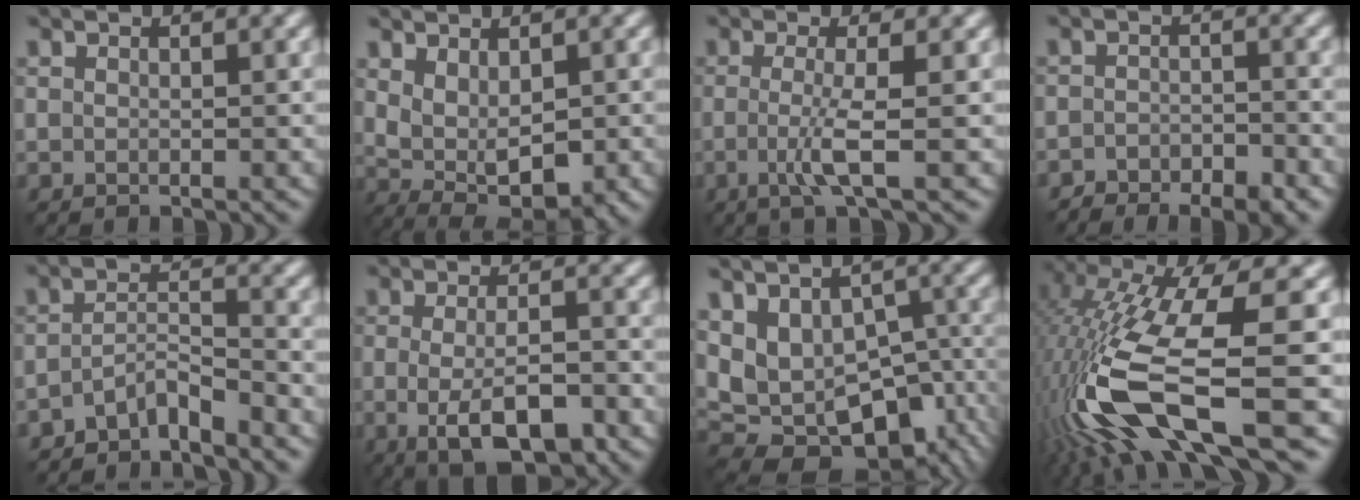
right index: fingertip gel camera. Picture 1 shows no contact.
{"total": 4.0, "force": [0.2, 2.3, 3.3], "torque": [-0.068, -0.005, 0.029]}
{"total": 3.0, "force": [-1.1, 0.3, 2.7], "torque": [-0.059, -0.006, -0.014]}
{"total": 5.5, "force": [-5.0, 1.5, 1.5], "torque": [-0.022, 0.000, -0.067]}
{"total": 3.5, "force": [-3.4, 0.0, 0.7], "torque": [-0.020, 0.009, -0.058]}
{"total": 5.6, "force": [-2.6, 1.6, 4.7], "torque": [-0.080, -0.006, -0.029]}
{"total": 10.6, "force": [-1.3, 6.7, 8.0], "torque": [-0.153, -0.010, 0.009]}
{"total": 12.8, "force": [-4.8, 3.4, 11.3], "torque": [-0.251, 0.003, -0.071]}